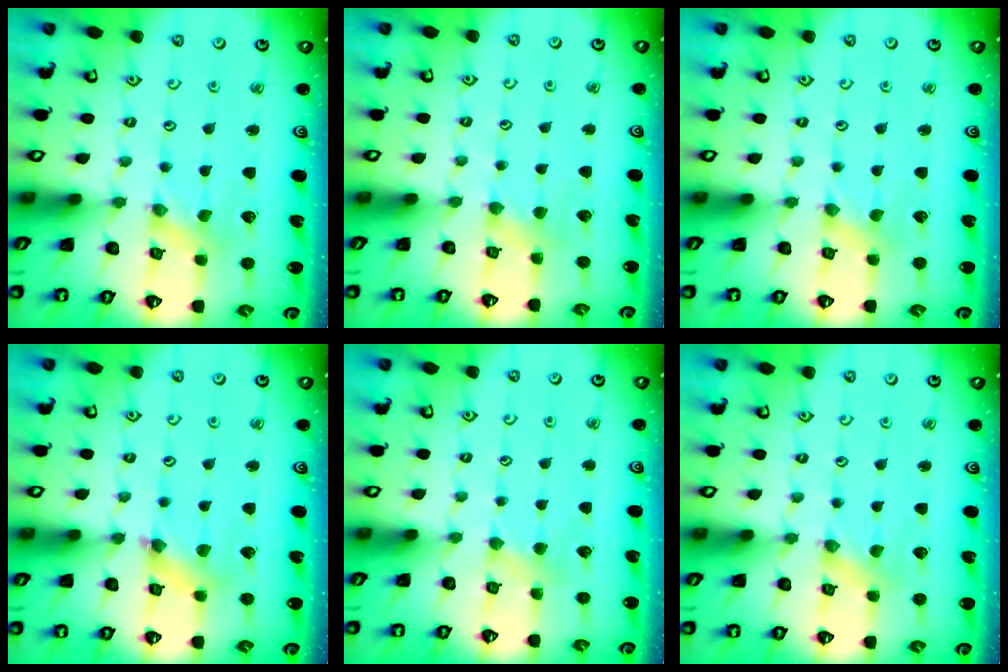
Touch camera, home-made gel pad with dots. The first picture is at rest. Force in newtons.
{"total": 2.8, "press": 2.7, "slide": 0.6}
{"total": 0.0}
{"total": 3.9, "press": 3.9, "slide": 0.4}
{"total": 2.1, "press": 2.1, "slide": 0.3}
{"total": 1.0, "press": 1.0, "slide": 0.2}